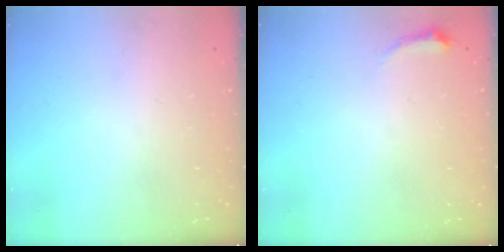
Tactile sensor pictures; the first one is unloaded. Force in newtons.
{"total": 4.4, "press": 3.4, "slide": 2.8}